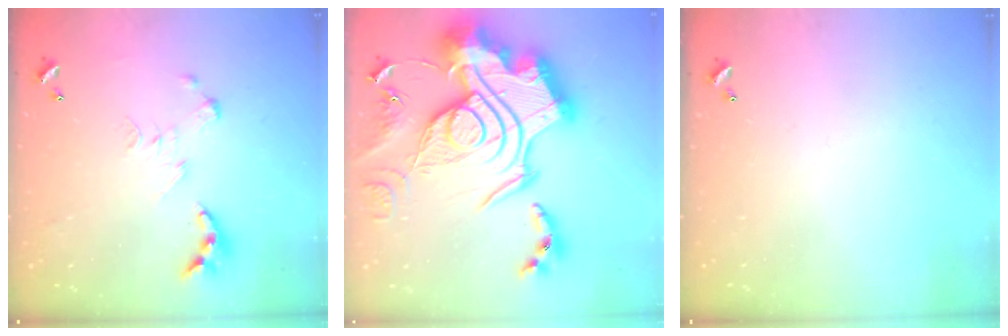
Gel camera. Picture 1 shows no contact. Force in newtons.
{"total": 0.6, "press": 0.6, "slide": 0.0}
{"total": 0.0}